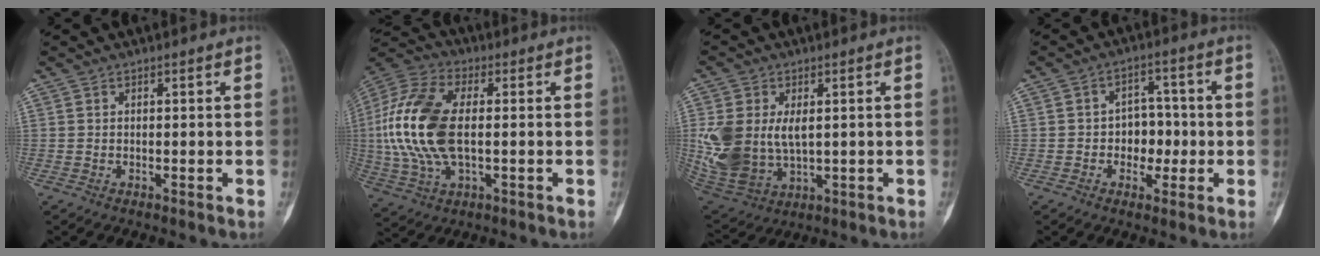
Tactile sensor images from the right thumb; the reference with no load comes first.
{"total": 18.5, "force": [-0.1, 9.9, 15.7], "torque": [-0.347, 0.010, -0.002]}
{"total": 15.0, "force": [0.9, 9.9, 11.3], "torque": [-0.246, -0.013, 0.039]}
{"total": 6.3, "force": [-1.1, 4.9, 3.7], "torque": [-0.011, 0.023, -0.024]}